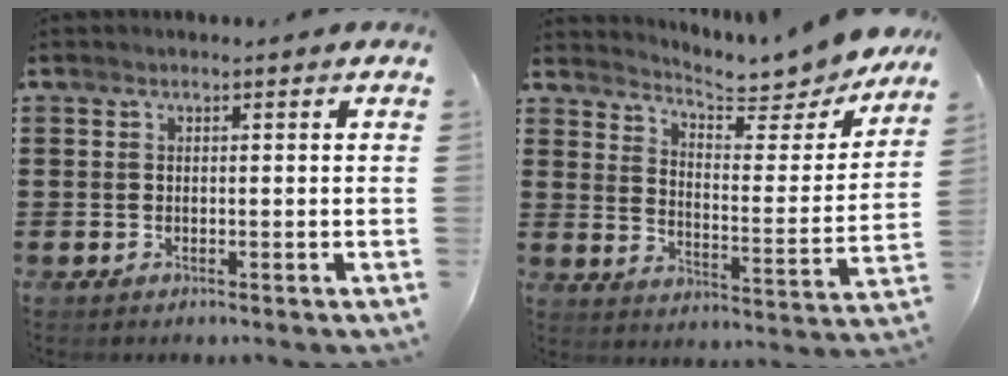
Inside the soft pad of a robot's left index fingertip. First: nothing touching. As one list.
[{"total": 6.6, "force": [6.2, 0.5, 2.1], "torque": [-0.049, -0.059, 0.102]}]